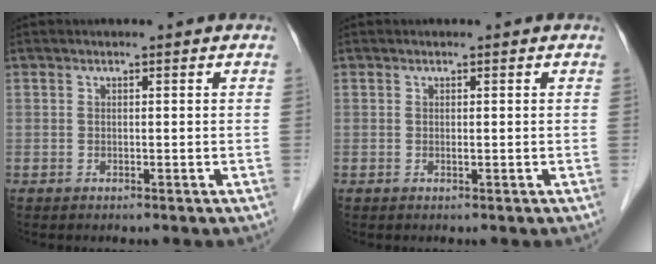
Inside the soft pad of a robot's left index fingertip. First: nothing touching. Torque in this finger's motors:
{"motor_torque": [0.10, 0.01, -0.02, -0.01]}